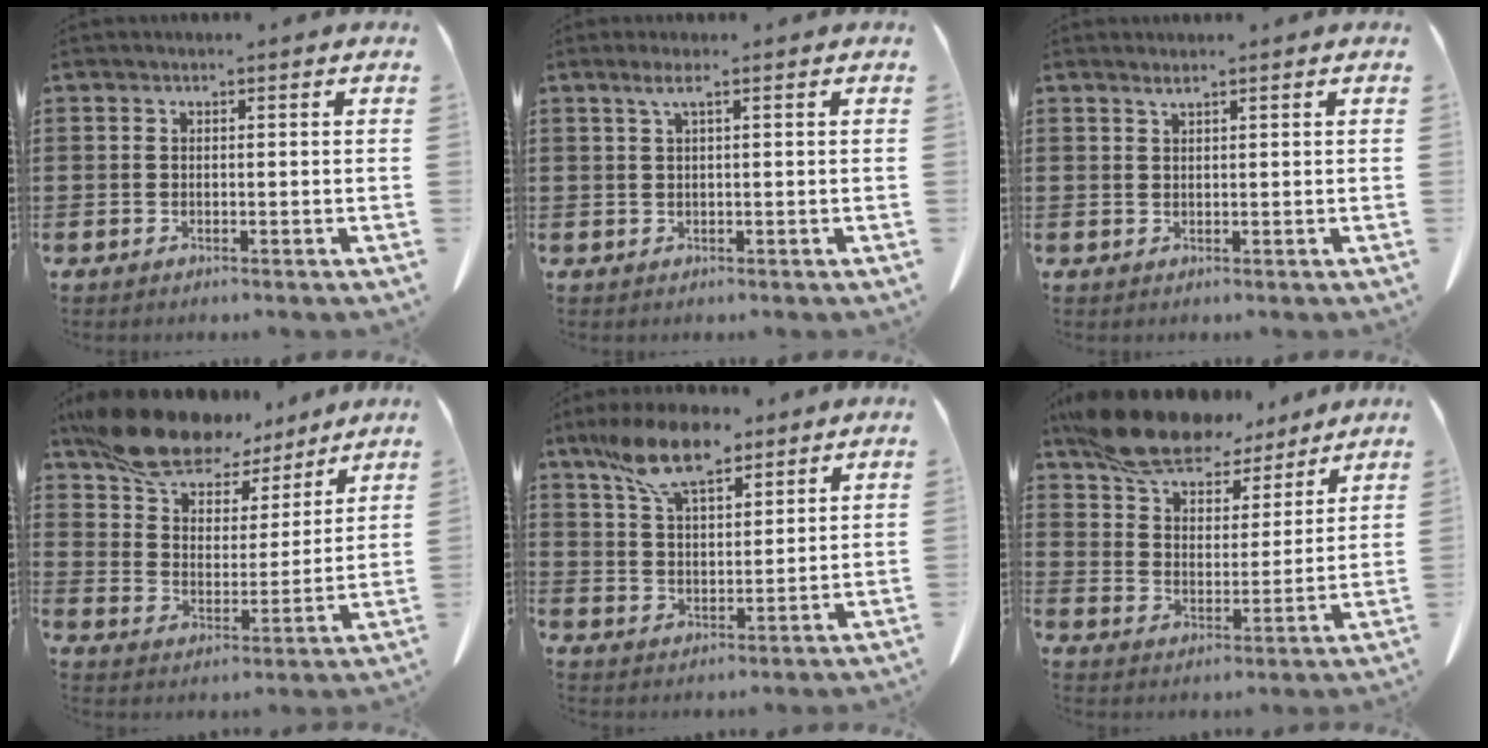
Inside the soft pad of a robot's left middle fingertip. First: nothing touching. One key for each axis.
{"total": 1.7, "fx": 0.7, "fy": 0.0, "fz": 1.6, "tx": -0.034, "ty": -0.002, "tz": 0.013}
{"total": 1.2, "fx": 1.0, "fy": 0.0, "fz": 0.6, "tx": -0.015, "ty": -0.004, "tz": 0.021}
{"total": 12.4, "fx": 10.8, "fy": 4.3, "fz": 4.4, "tx": -0.119, "ty": -0.058, "tz": 0.199}
{"total": 11.3, "fx": 8.1, "fy": 4.1, "fz": 6.7, "tx": -0.151, "ty": -0.009, "tz": 0.153}
{"total": 11.5, "fx": 10.1, "fy": 3.5, "fz": 4.2, "tx": -0.110, "ty": -0.050, "tz": 0.184}